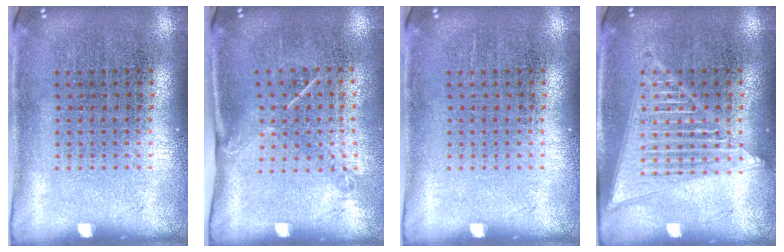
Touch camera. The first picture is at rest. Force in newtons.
{"total": 1.5, "press": 1.0, "slide": 1.1}
{"total": 0.0}
{"total": 3.2, "press": 3.2, "slide": 0.4}